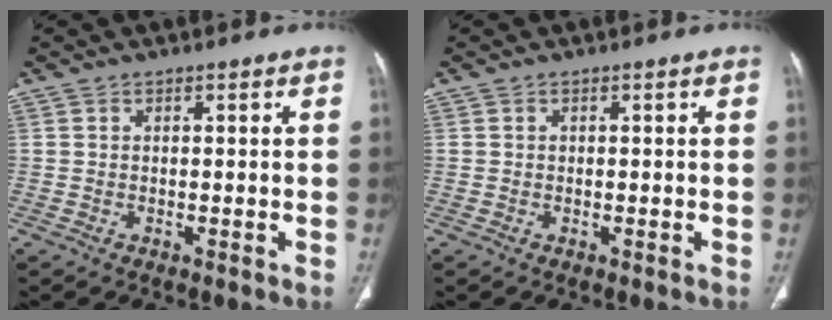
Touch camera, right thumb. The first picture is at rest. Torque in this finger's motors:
{"motor_torque": [0.22, 0.03, 0.06, -0.23, -0.07]}